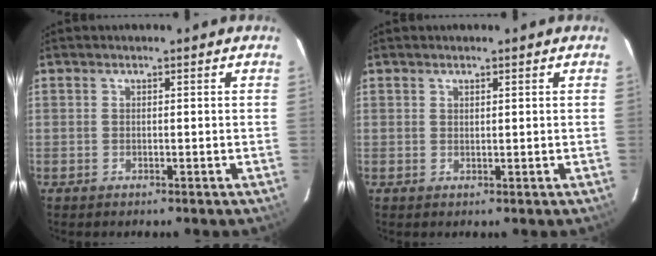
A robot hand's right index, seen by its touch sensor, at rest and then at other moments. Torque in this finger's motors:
{"motor_torque": [-0.20, -0.17, 0.06, 0.00]}